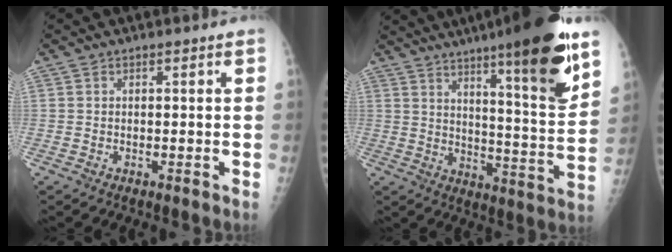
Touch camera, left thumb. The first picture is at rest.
{"total": 20.8, "force": [12.6, 2.5, 16.3], "torque": [-0.214, -0.066, 0.189]}